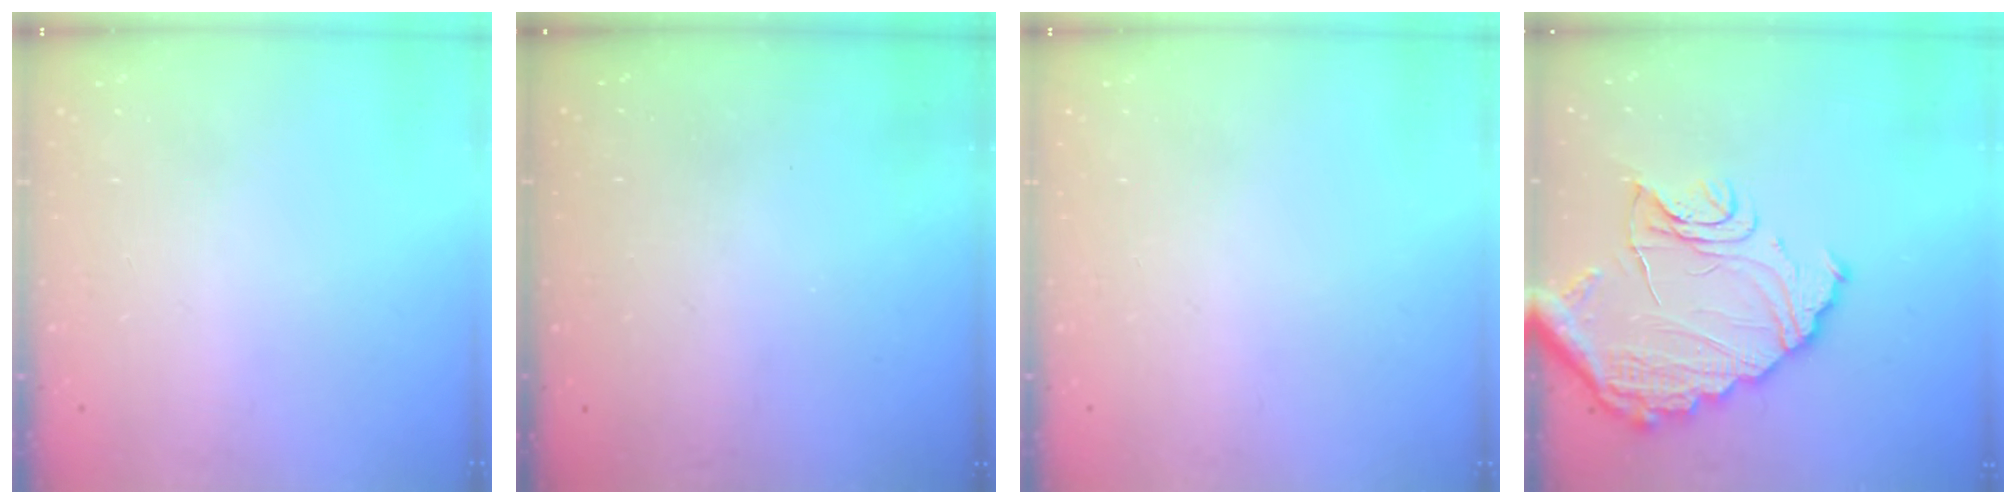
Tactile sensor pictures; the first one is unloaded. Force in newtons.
{"total": 3.3, "press": 3.3, "slide": 0.1}
{"total": 0.0}
{"total": 17.4, "press": 17.3, "slide": 1.3}